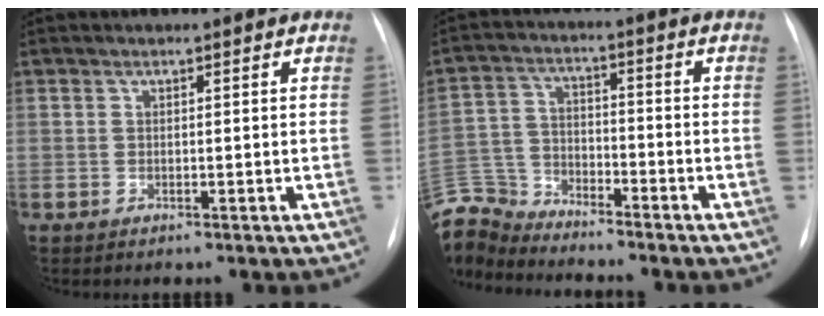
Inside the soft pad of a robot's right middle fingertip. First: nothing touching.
{"total": 10.1, "force": [-10.0, 1.5, 0.2], "torque": [-0.018, 0.018, -0.198]}